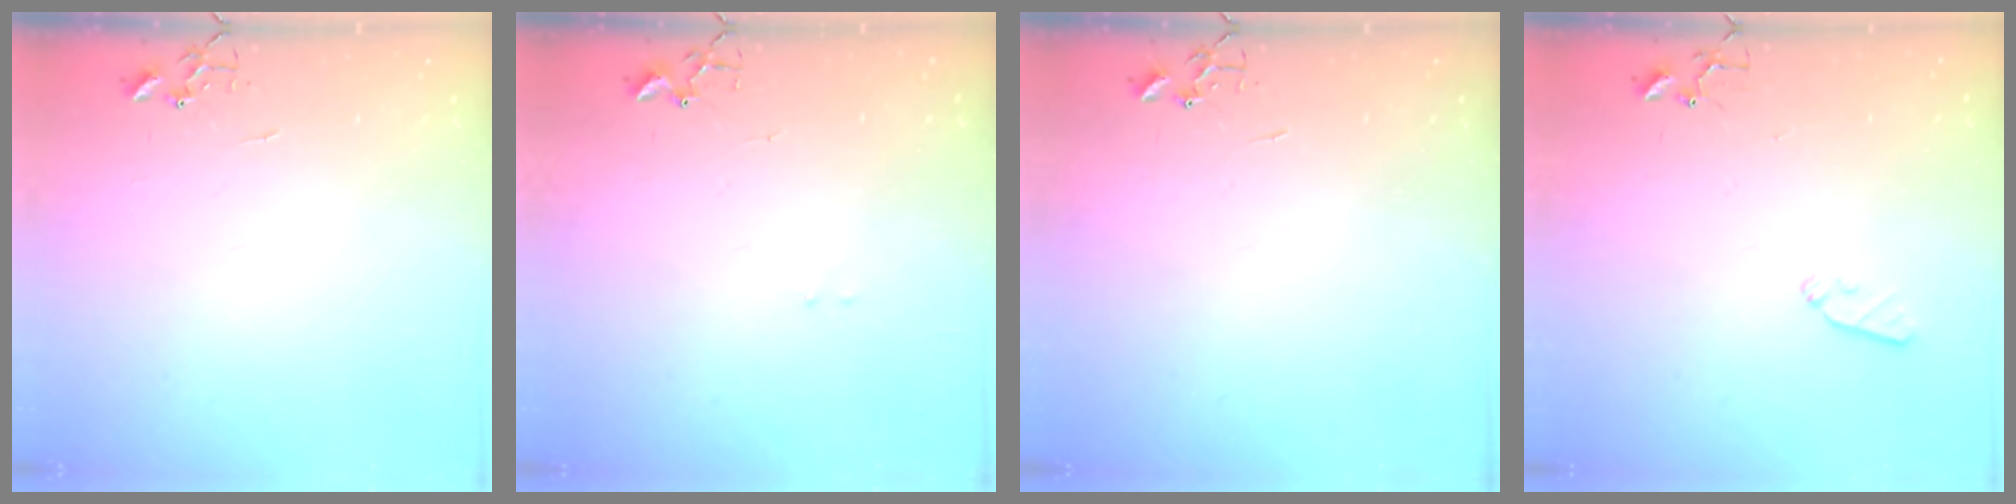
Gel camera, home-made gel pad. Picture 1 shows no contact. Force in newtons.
{"total": 6.8, "press": 6.8, "slide": 0.6}
{"total": 0.0}
{"total": 5.2, "press": 5.1, "slide": 0.7}